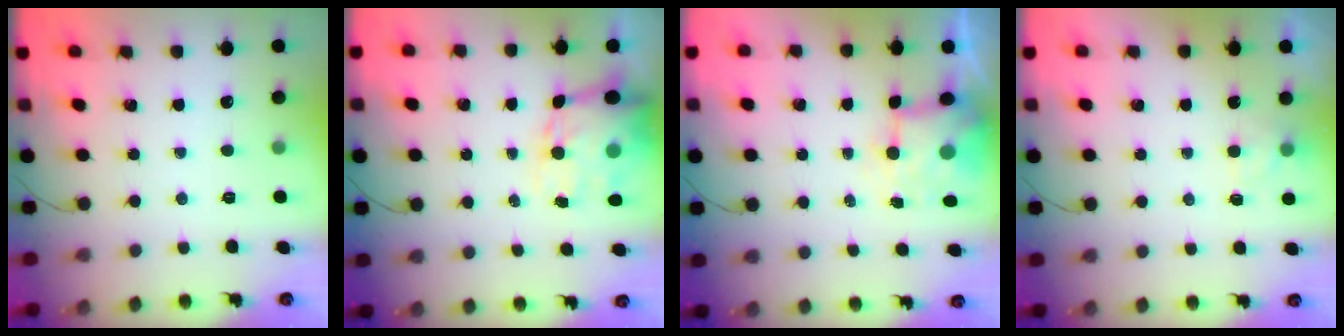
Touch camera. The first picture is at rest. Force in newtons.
{"total": 13.6, "press": 13.2, "slide": 3.4}
{"total": 6.7, "press": 6.6, "slide": 1.2}
{"total": 2.0, "press": 1.5, "slide": 1.3}